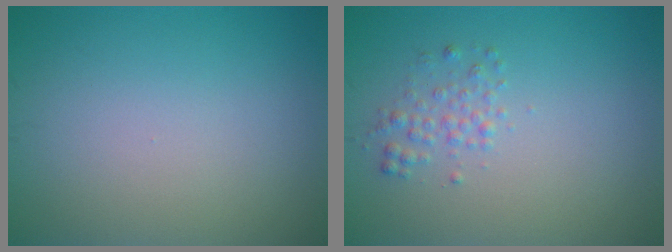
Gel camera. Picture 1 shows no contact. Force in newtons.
{"total": 1.5, "press": 1.5, "slide": 0.1}